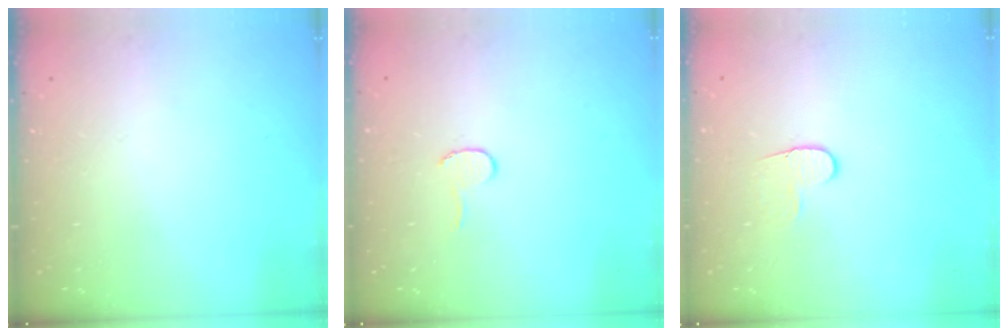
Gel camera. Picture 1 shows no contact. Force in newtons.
{"total": 3.9, "press": 3.9, "slide": 0.3}
{"total": 6.2, "press": 6.1, "slide": 0.6}